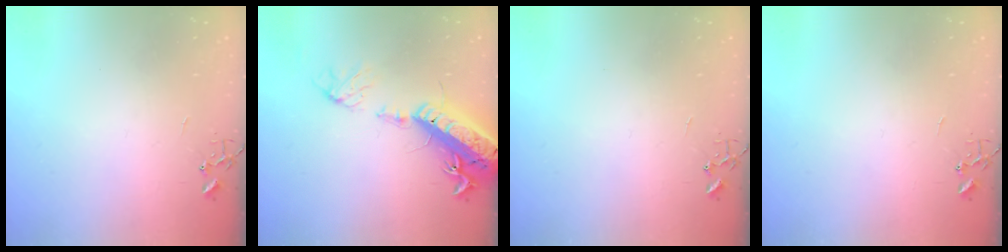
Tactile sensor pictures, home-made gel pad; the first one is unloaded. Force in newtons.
{"total": 20.3, "press": 19.8, "slide": 4.4}
{"total": 0.0}
{"total": 0.0}